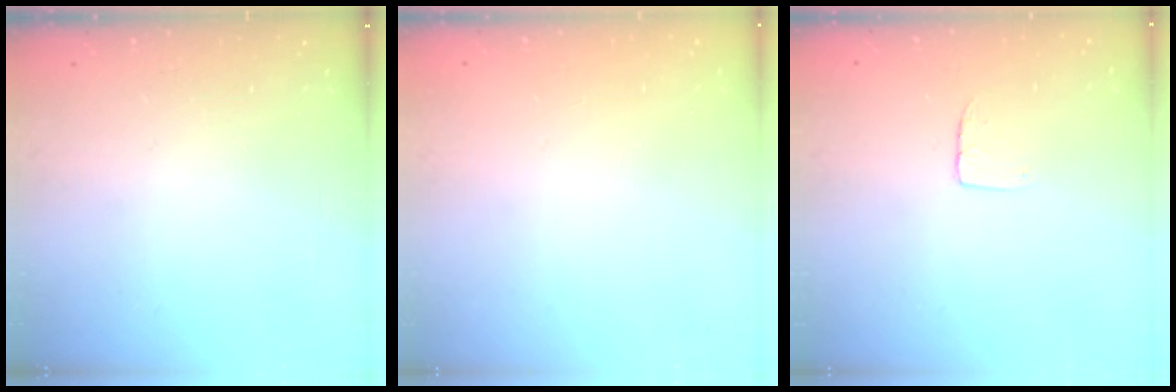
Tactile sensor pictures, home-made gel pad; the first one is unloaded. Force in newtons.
{"total": 0.0}
{"total": 3.8, "press": 3.8, "slide": 0.2}